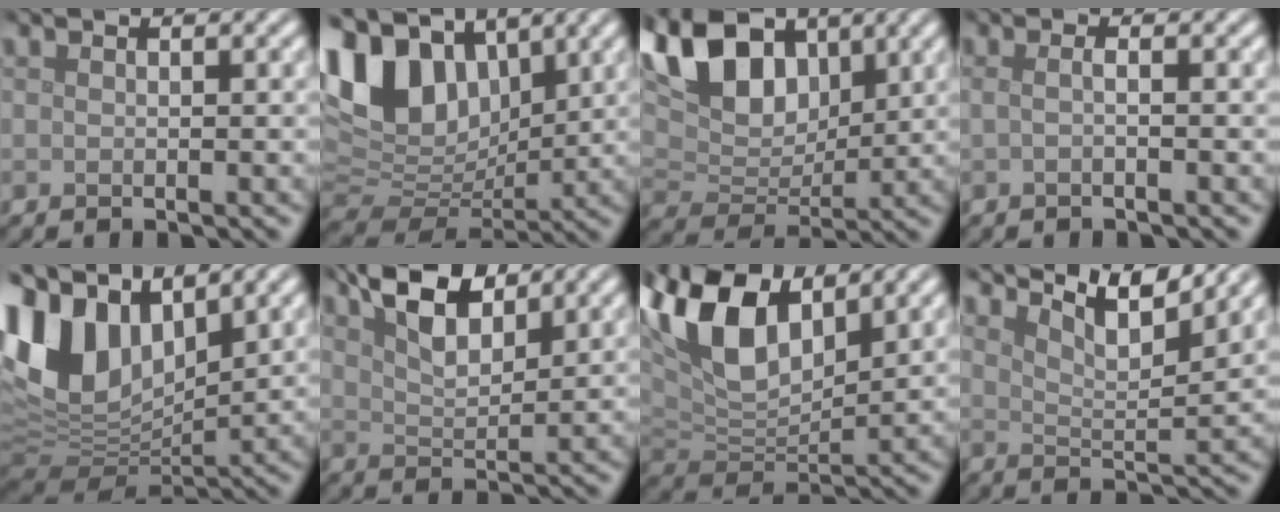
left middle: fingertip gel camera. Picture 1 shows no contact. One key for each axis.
{"total": 11.8, "fx": 5.4, "fy": 7.4, "fz": 7.5, "tx": -0.164, "ty": 0.019, "tz": 0.097}
{"total": 11.5, "fx": 5.3, "fy": 6.9, "fz": 7.5, "tx": -0.164, "ty": 0.016, "tz": 0.083}
{"total": 1.1, "fx": -0.2, "fy": 0.4, "fz": 1.1, "tx": -0.015, "ty": -0.006, "tz": -0.010}
{"total": 12.2, "fx": 5.4, "fy": 7.4, "fz": 8.1, "tx": -0.195, "ty": 0.017, "tz": 0.098}
{"total": 5.9, "fx": 3.9, "fy": 2.3, "fz": 3.7, "tx": -0.071, "ty": 0.008, "tz": 0.071}
{"total": 11.0, "fx": 5.8, "fy": 5.7, "fz": 7.5, "tx": -0.174, "ty": 0.022, "tz": 0.102}
{"total": 6.0, "fx": 4.9, "fy": 1.0, "fz": 3.3, "tx": -0.063, "ty": -0.003, "tz": 0.075}